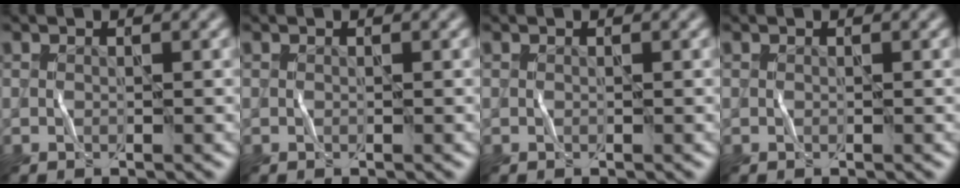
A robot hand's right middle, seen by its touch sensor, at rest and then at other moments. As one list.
[{"total": 0.0}, {"total": 0.0}, {"total": 0.0}]